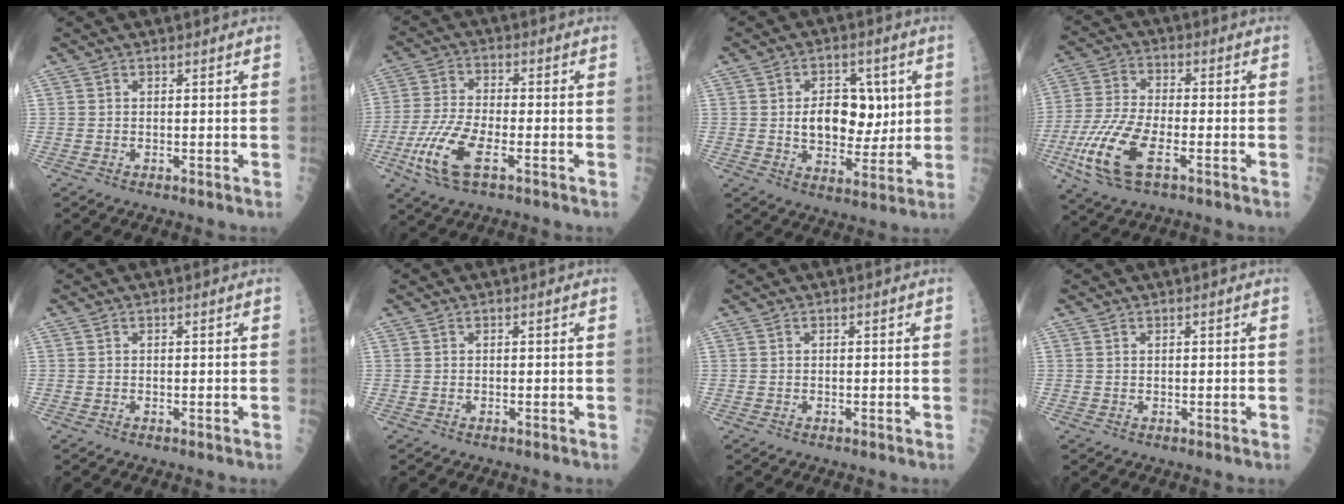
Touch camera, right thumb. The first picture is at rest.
{"total": 11.2, "force": [-4.5, 3.9, 9.4], "torque": [-0.217, 0.008, -0.087]}
{"total": 11.6, "force": [1.6, 7.7, 8.6], "torque": [-0.082, -0.005, 0.035]}
{"total": 13.9, "force": [-5.2, 5.4, 11.7], "torque": [-0.268, 0.007, -0.099]}
{"total": 0.0}
{"total": 0.0}
{"total": 0.0}
{"total": 0.0}